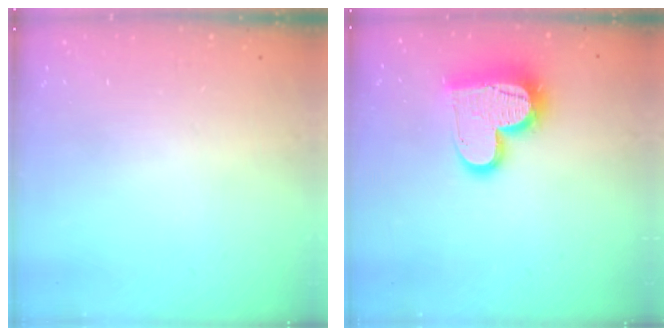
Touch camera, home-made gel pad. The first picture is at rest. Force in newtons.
{"total": 15.2, "press": 15.1, "slide": 1.4}